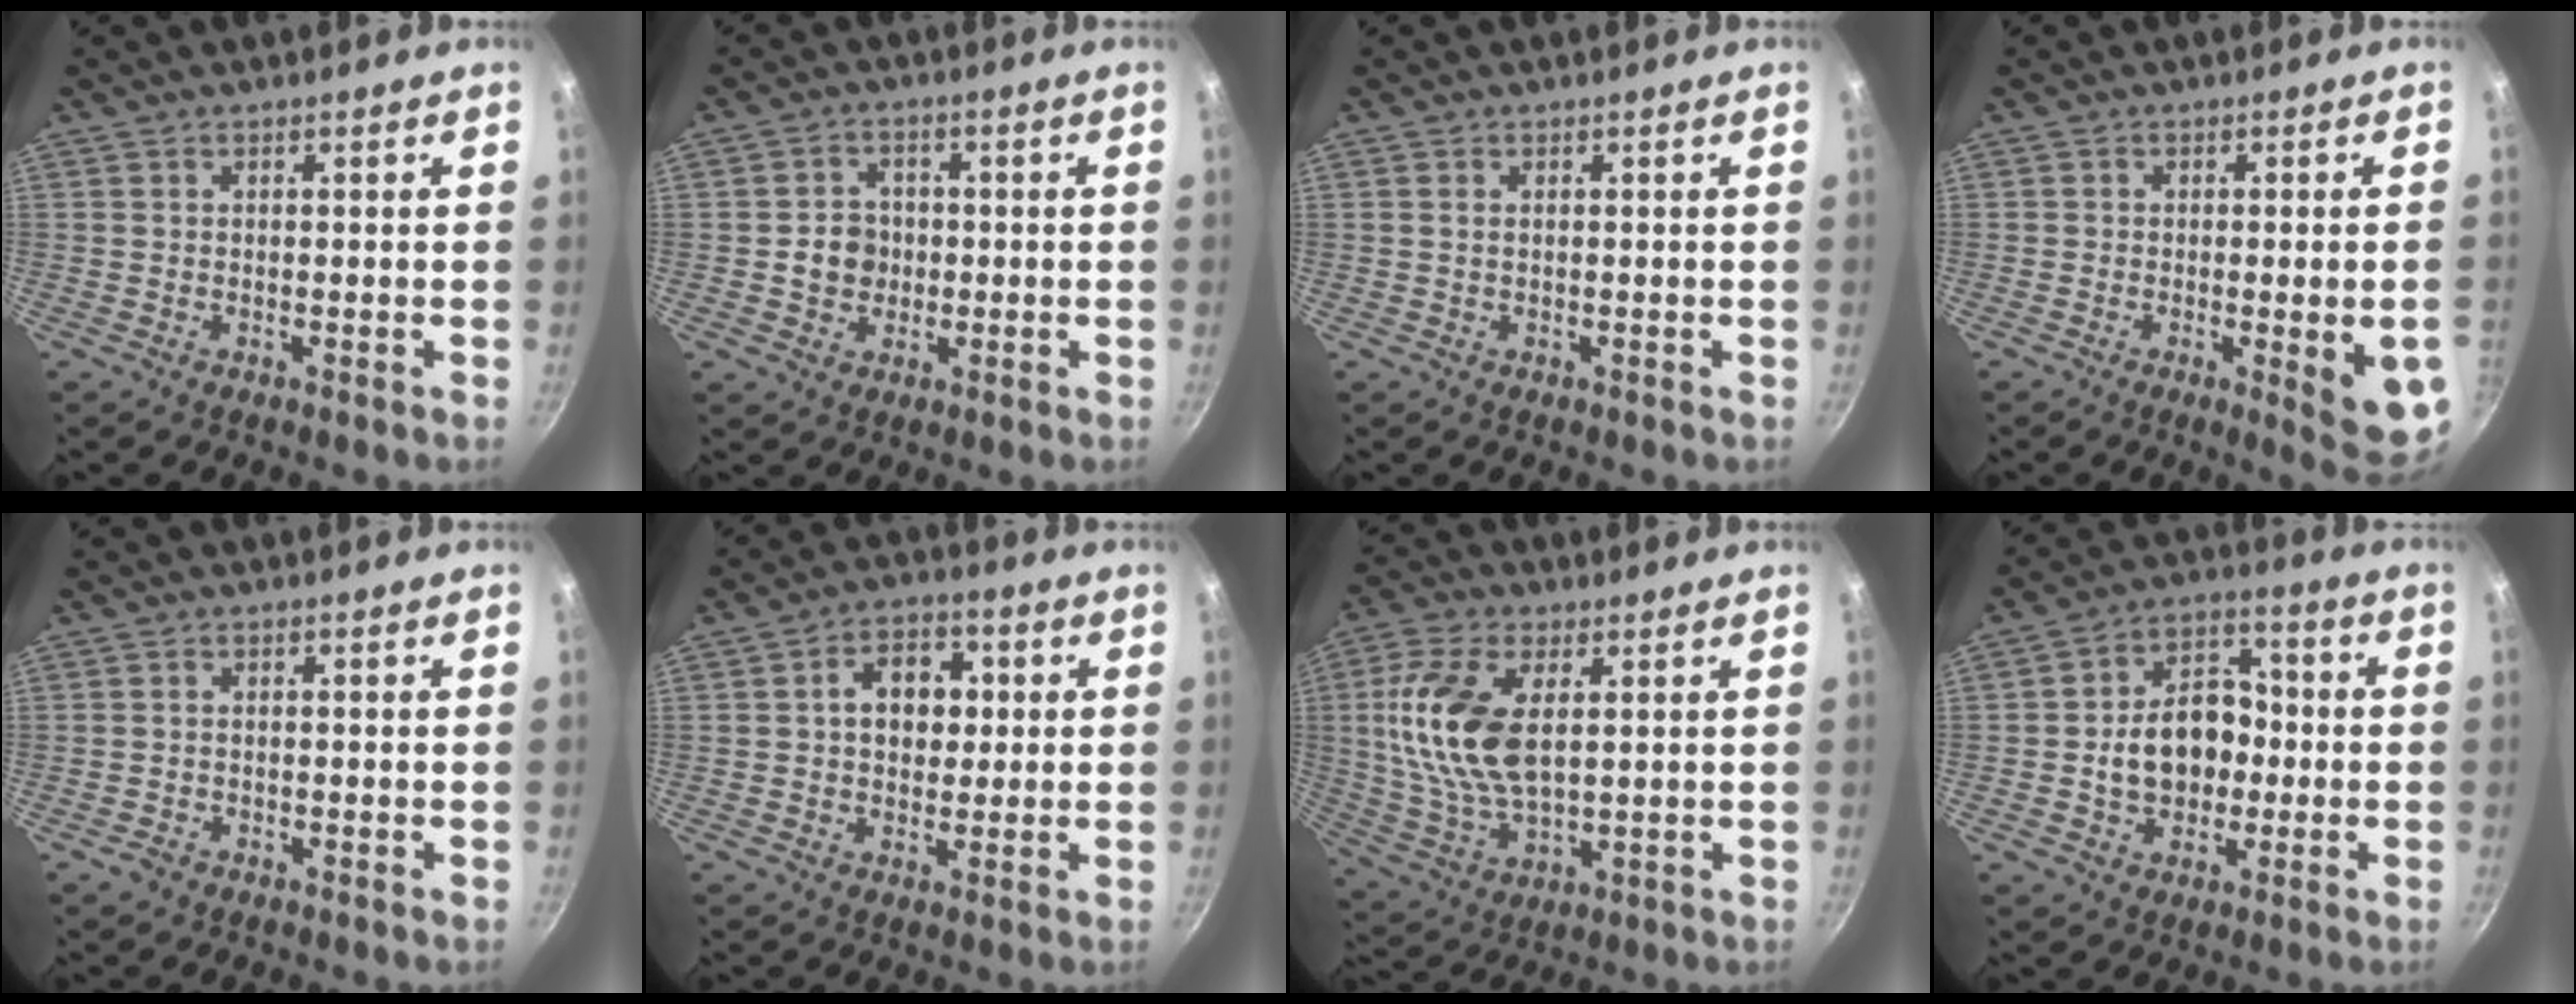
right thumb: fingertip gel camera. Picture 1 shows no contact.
{"total": 5.4, "force": [-0.4, 4.8, 2.4], "torque": [-0.011, 0.007, -0.011]}
{"total": 0.6, "force": [0.1, 0.3, 0.5], "torque": [-0.010, 0.000, 0.002]}
{"total": 9.7, "force": [-2.1, 2.1, 9.2], "torque": [-0.094, 0.000, -0.021]}
{"total": 1.6, "force": [-1.1, 1.0, 0.7], "torque": [-0.018, 0.011, -0.018]}
{"total": 8.5, "force": [1.1, 6.3, 5.6], "torque": [-0.048, 0.011, 0.008]}
{"total": 15.8, "force": [3.0, 8.4, 13.1], "torque": [-0.258, -0.004, 0.060]}
{"total": 12.9, "force": [-1.2, 9.7, 8.4], "torque": [-0.099, 0.033, -0.026]}